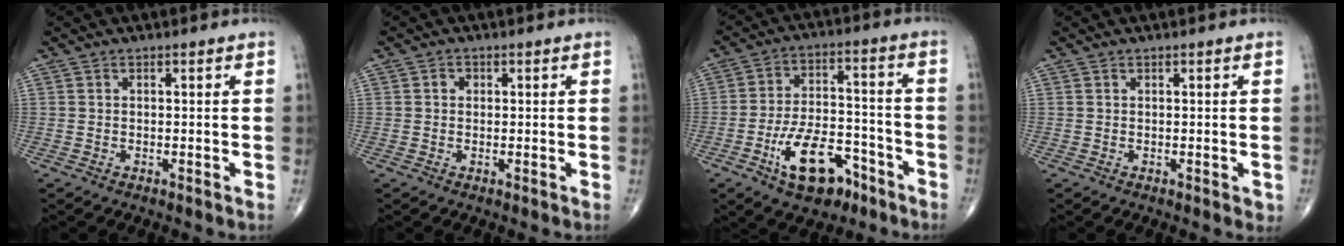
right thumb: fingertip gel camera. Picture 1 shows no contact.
{"total": 1.2, "force": [0.2, 1.1, 0.5], "torque": [0.000, 0.003, 0.001]}
{"total": 13.5, "force": [-7.1, 7.2, 9.0], "torque": [-0.132, 0.045, -0.112]}
{"total": 0.9, "force": [0.1, 0.5, 0.7], "torque": [-0.010, -0.001, 0.005]}